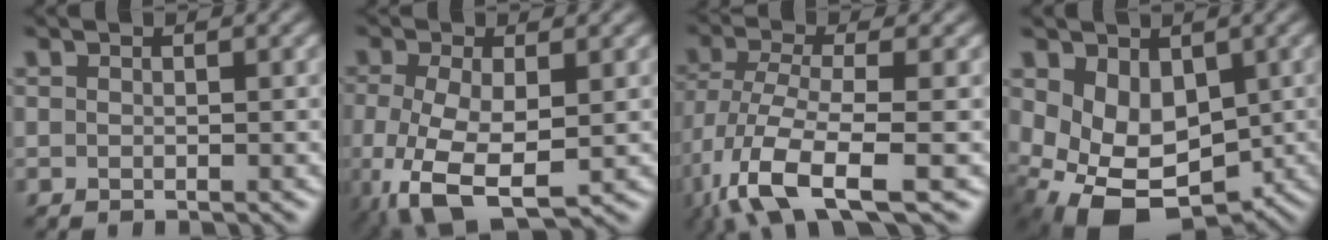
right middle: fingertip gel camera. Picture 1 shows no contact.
{"total": 6.9, "force": [-1.9, 3.3, 5.8], "torque": [-0.134, -0.017, -0.030]}
{"total": 9.3, "force": [-4.5, 3.2, 7.5], "torque": [-0.162, -0.014, -0.091]}
{"total": 8.5, "force": [-1.0, 5.9, 6.1], "torque": [-0.119, -0.028, -0.005]}